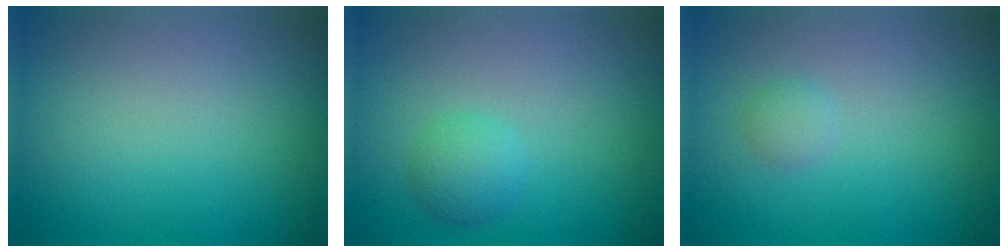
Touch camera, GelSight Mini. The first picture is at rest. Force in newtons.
{"total": 2.0, "press": 2.0, "slide": 0.1}
{"total": 1.0, "press": 1.0, "slide": 0.1}